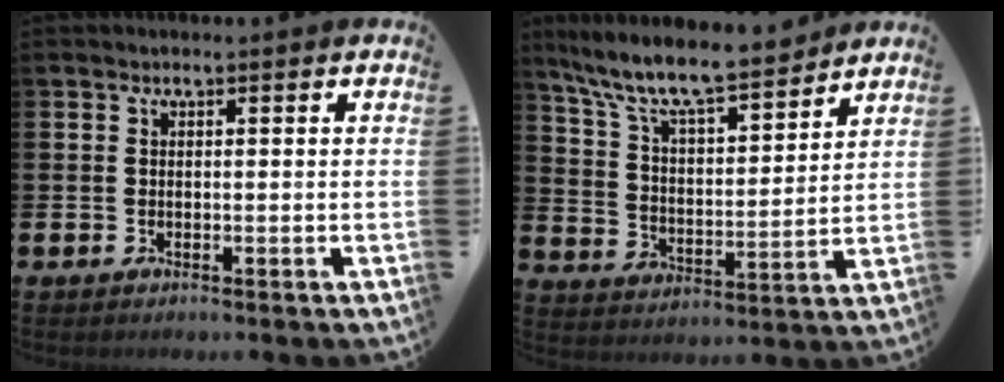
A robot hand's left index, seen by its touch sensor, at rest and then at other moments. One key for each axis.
{"total": 9.9, "fx": 9.0, "fy": 1.6, "fz": 3.8, "tx": -0.111, "ty": -0.062, "tz": 0.156}